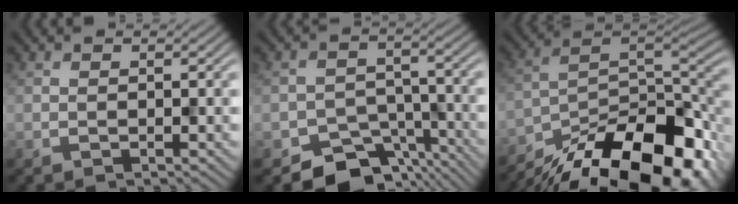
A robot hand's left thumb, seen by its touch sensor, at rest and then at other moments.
{"total": 7.1, "force": [-5.2, 4.2, 2.4], "torque": [-0.028, -0.009, -0.085]}
{"total": 18.2, "force": [-13.1, 7.0, 10.6], "torque": [-0.202, -0.028, -0.206]}